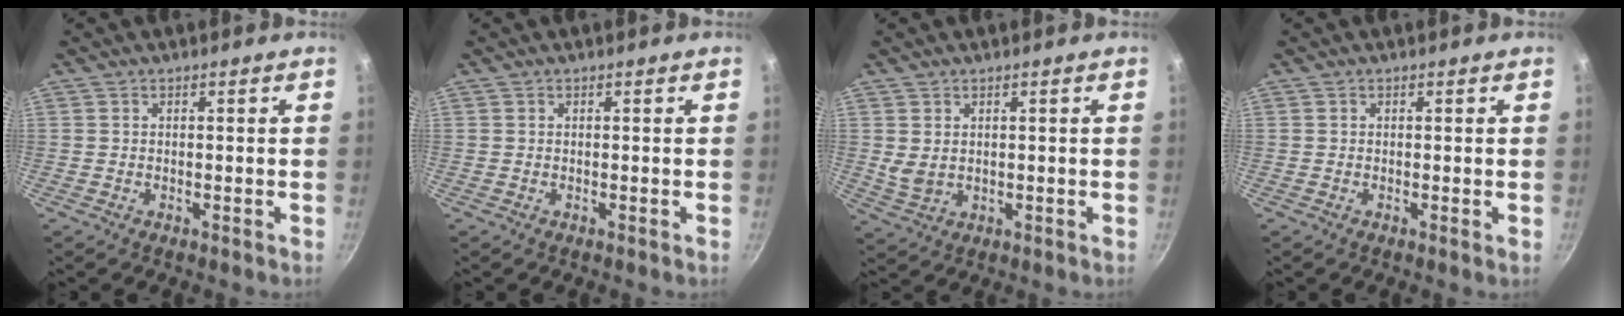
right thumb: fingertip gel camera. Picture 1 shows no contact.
{"total": 0.0}
{"total": 3.4, "force": [1.1, 2.3, 2.2], "torque": [-0.037, -0.010, 0.029]}
{"total": 0.0}